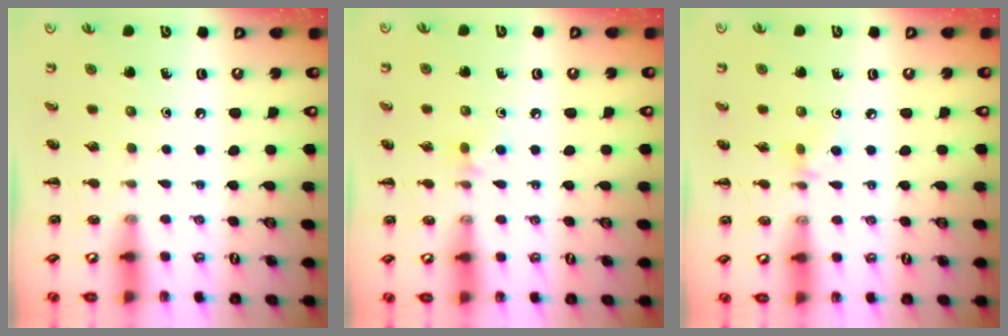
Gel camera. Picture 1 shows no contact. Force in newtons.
{"total": 4.0, "press": 3.7, "slide": 1.6}
{"total": 2.8, "press": 2.6, "slide": 1.0}